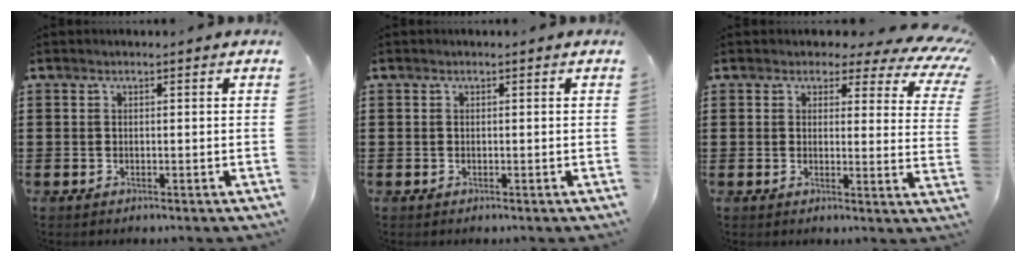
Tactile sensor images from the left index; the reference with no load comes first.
{"total": 0.0}
{"total": 3.6, "force": [2.6, 1.6, 1.9], "torque": [-0.037, -0.013, 0.040]}